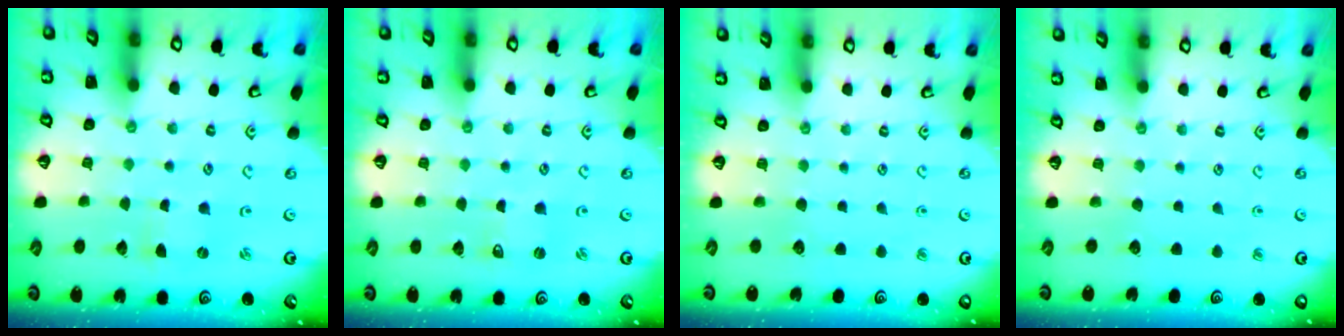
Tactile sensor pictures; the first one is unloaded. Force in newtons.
{"total": 0.7, "press": 0.7, "slide": 0.0}
{"total": 0.0}
{"total": 0.0}